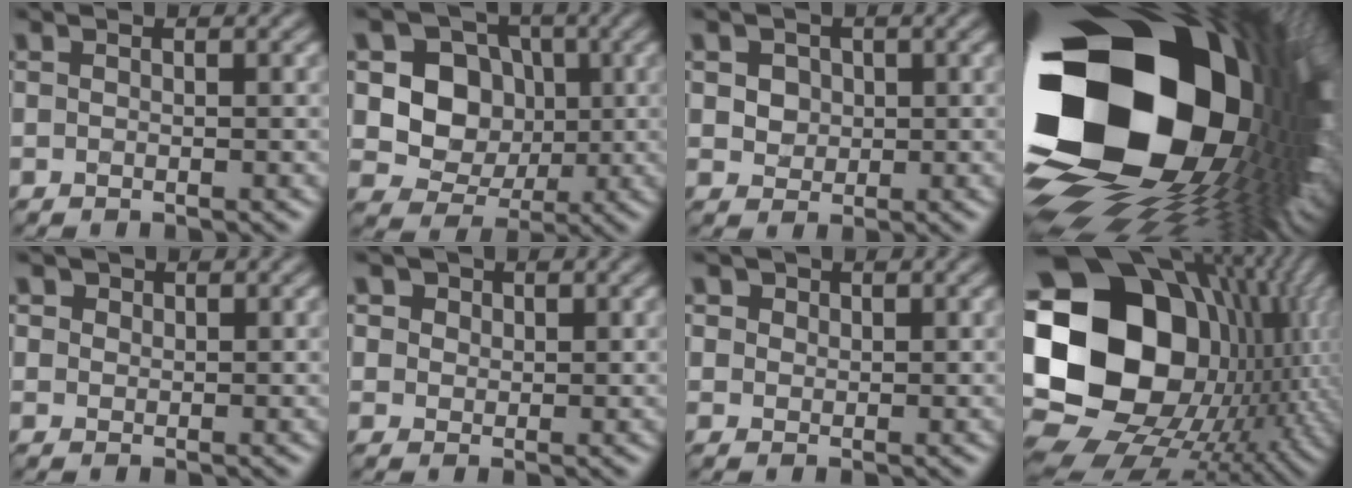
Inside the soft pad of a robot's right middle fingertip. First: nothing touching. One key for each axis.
{"total": 6.5, "fx": 0.3, "fy": 5.6, "fz": 3.2, "tx": -0.048, "ty": 0.002, "tz": -0.009}
{"total": 3.3, "fx": 1.1, "fy": 2.8, "fz": 1.5, "tx": -0.027, "ty": 0.013, "tz": 0.014}
{"total": 22.4, "fx": 0.1, "fy": 14.5, "fz": 17.0, "tx": -0.317, "ty": -0.067, "tz": 0.006}
{"total": 2.8, "fx": 1.5, "fy": 2.1, "fz": 1.0, "tx": -0.025, "ty": 0.009, "tz": 0.015}
{"total": 4.5, "fx": 2.4, "fy": 3.4, "fz": 1.7, "tx": -0.034, "ty": 0.013, "tz": 0.023}
{"total": 3.4, "fx": 1.8, "fy": 2.6, "fz": 1.3, "tx": -0.028, "ty": 0.011, "tz": 0.017}
{"total": 21.3, "fx": 0.7, "fy": 16.2, "fz": 13.7, "tx": -0.296, "ty": -0.001, "tz": 0.021}